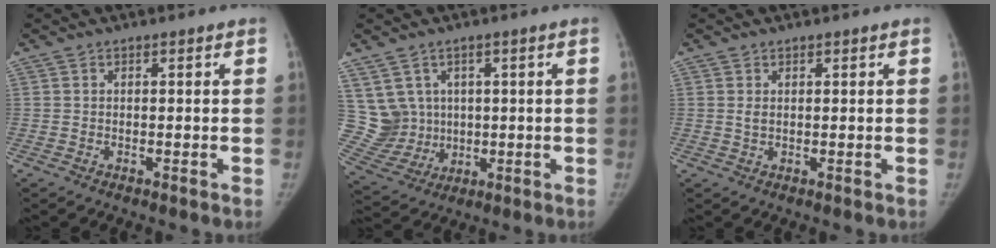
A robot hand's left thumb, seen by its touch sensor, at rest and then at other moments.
{"total": 8.5, "force": [2.7, 7.8, 1.9], "torque": [-0.011, -0.008, 0.073]}
{"total": 1.1, "force": [0.4, 0.8, 0.7], "torque": [-0.004, -0.004, 0.009]}